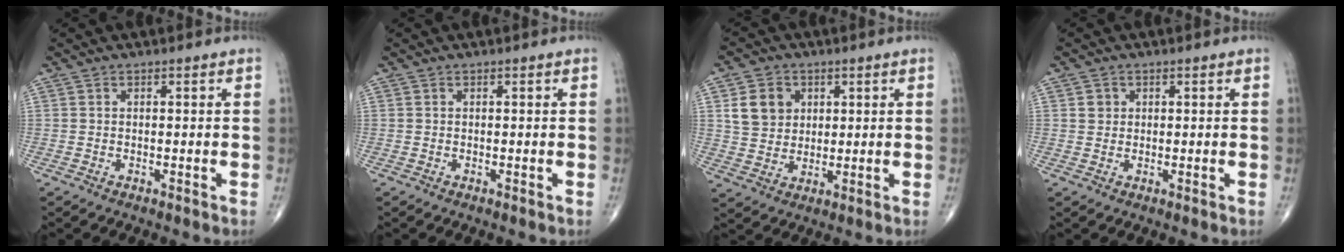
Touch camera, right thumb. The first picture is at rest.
{"total": 0.0}
{"total": 7.7, "force": [2.4, 6.4, 3.5], "torque": [-0.037, -0.007, 0.049]}
{"total": 1.7, "force": [0.5, 1.6, 0.5], "torque": [0.000, -0.001, 0.006]}